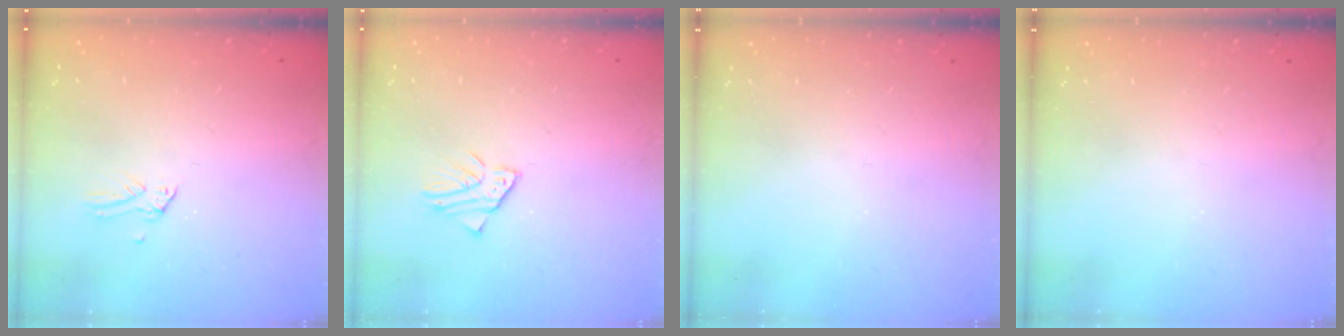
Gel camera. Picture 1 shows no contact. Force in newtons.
{"total": 2.6, "press": 2.6, "slide": 0.2}
{"total": 0.0}
{"total": 0.0}